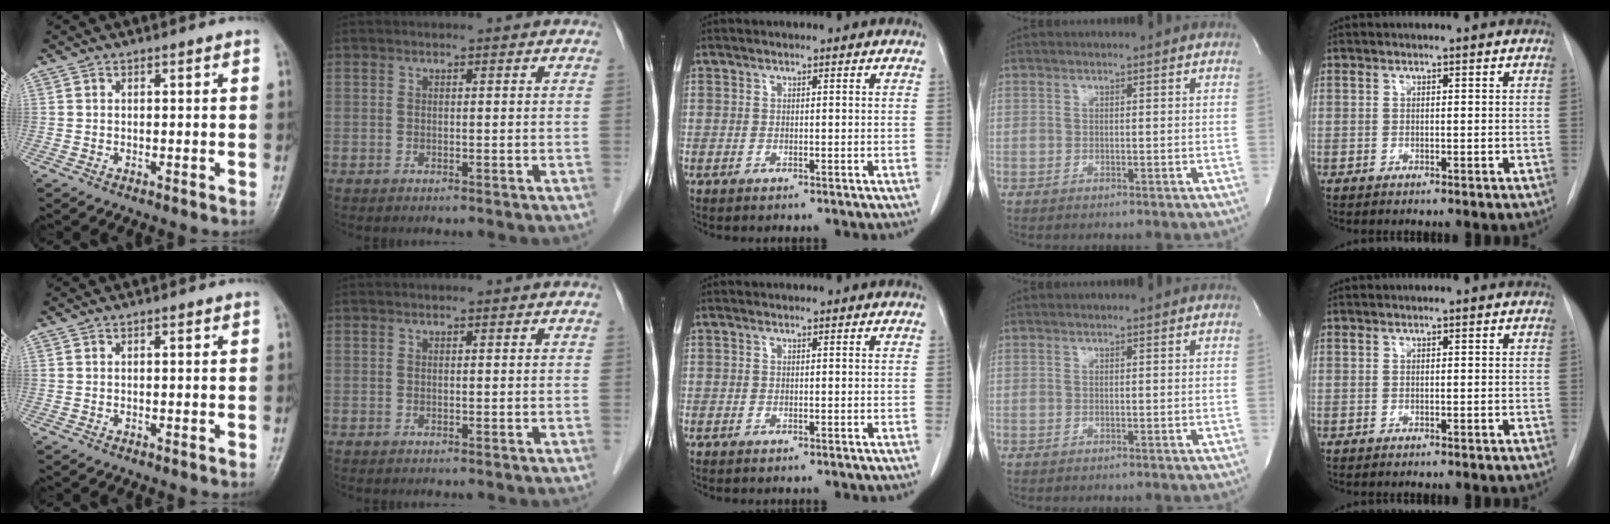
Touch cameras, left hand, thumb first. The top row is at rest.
{}